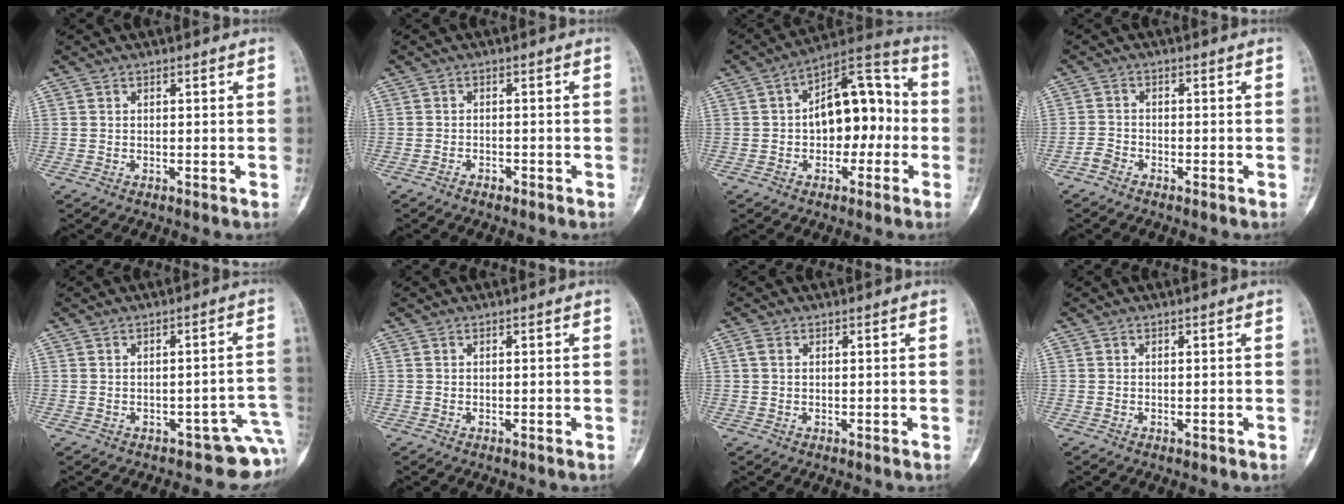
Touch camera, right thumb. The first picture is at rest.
{"total": 1.3, "force": [-1.1, 0.6, 0.4], "torque": [-0.007, 0.006, -0.018]}
{"total": 15.2, "force": [-0.6, 9.0, 12.3], "torque": [-0.144, 0.045, -0.018]}
{"total": 2.0, "force": [-1.7, 1.0, 0.6], "torque": [-0.011, 0.008, -0.038]}
{"total": 6.2, "force": [-3.0, 3.3, 4.4], "torque": [-0.014, 0.033, -0.033]}
{"total": 0.0}
{"total": 1.7, "force": [0.5, 1.1, 1.3], "torque": [-0.033, 0.005, 0.013]}
{"total": 0.0}